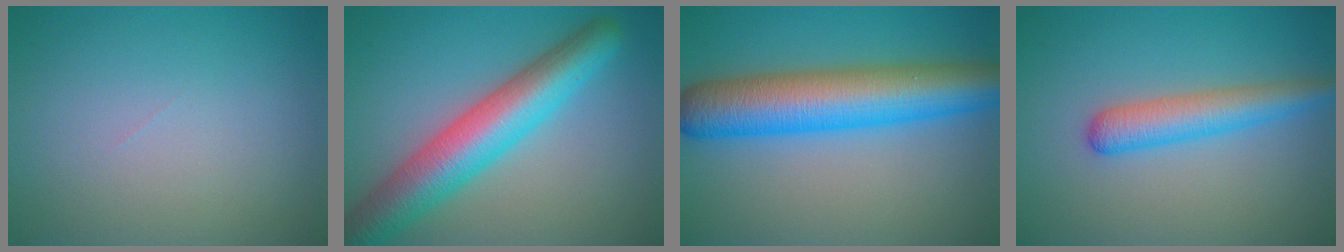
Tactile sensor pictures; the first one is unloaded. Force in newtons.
{"total": 8.2, "press": 8.2, "slide": 0.3}
{"total": 10.0, "press": 10.0, "slide": 0.2}
{"total": 3.8, "press": 3.8, "slide": 0.2}